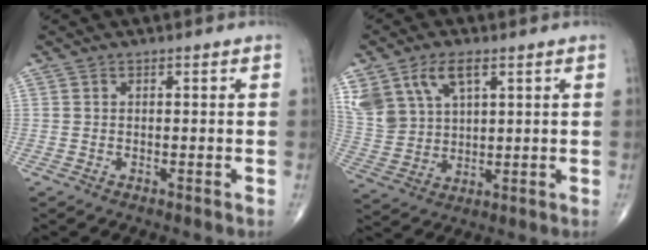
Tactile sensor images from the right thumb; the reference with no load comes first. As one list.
[{"total": 12.2, "force": [6.0, 7.3, 7.7], "torque": [-0.157, -0.012, 0.132]}]